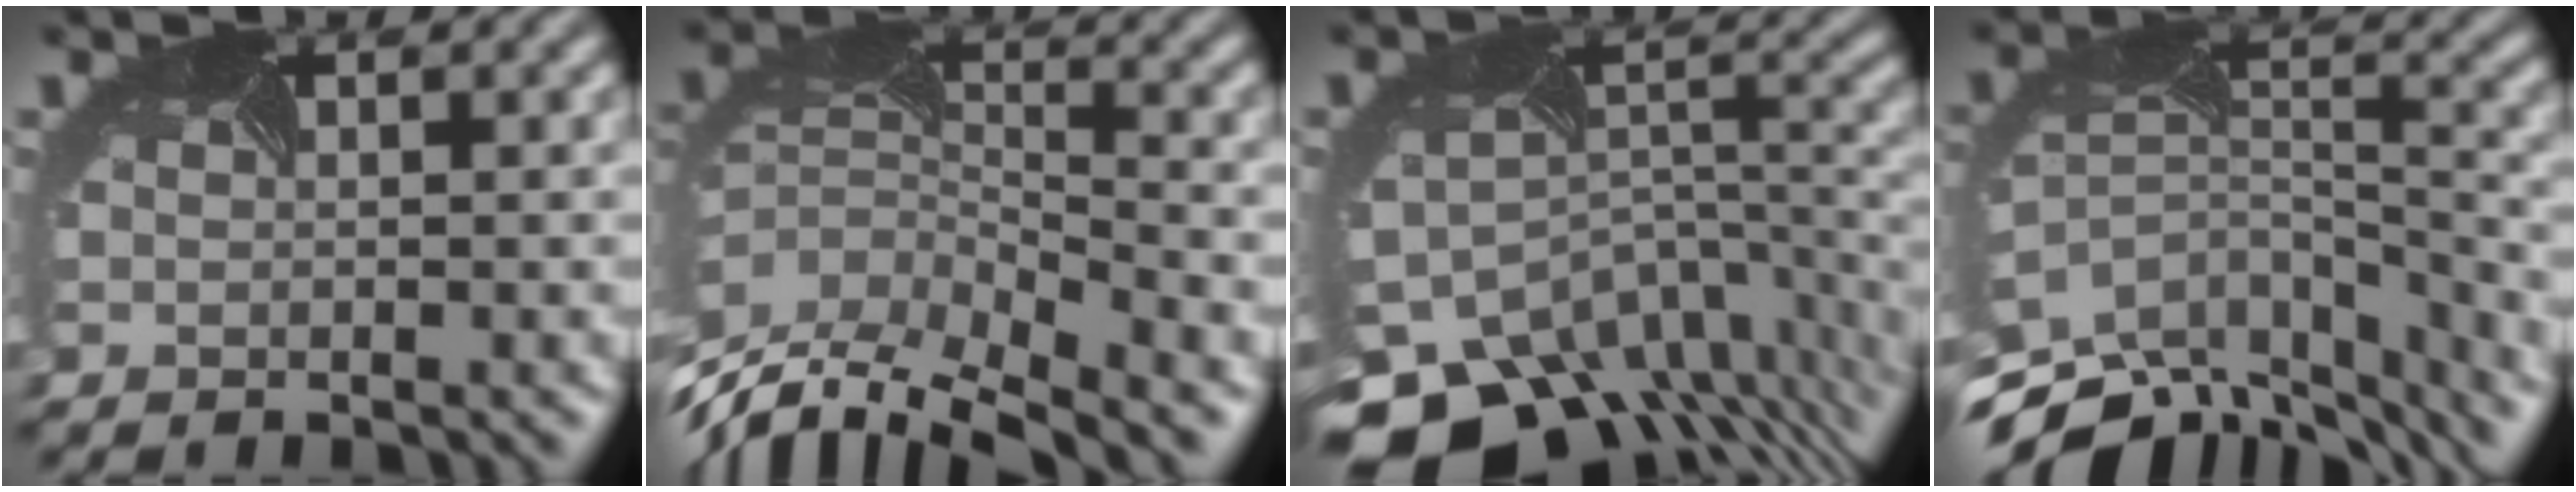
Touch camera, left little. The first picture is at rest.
{"total": 10.0, "force": [-6.9, 4.8, 5.5], "torque": [-0.135, -0.009, -0.092]}
{"total": 11.7, "force": [-8.7, 6.1, 4.9], "torque": [-0.105, -0.022, -0.121]}
{"total": 11.8, "force": [-8.7, 5.7, 5.5], "torque": [-0.144, 0.003, -0.120]}